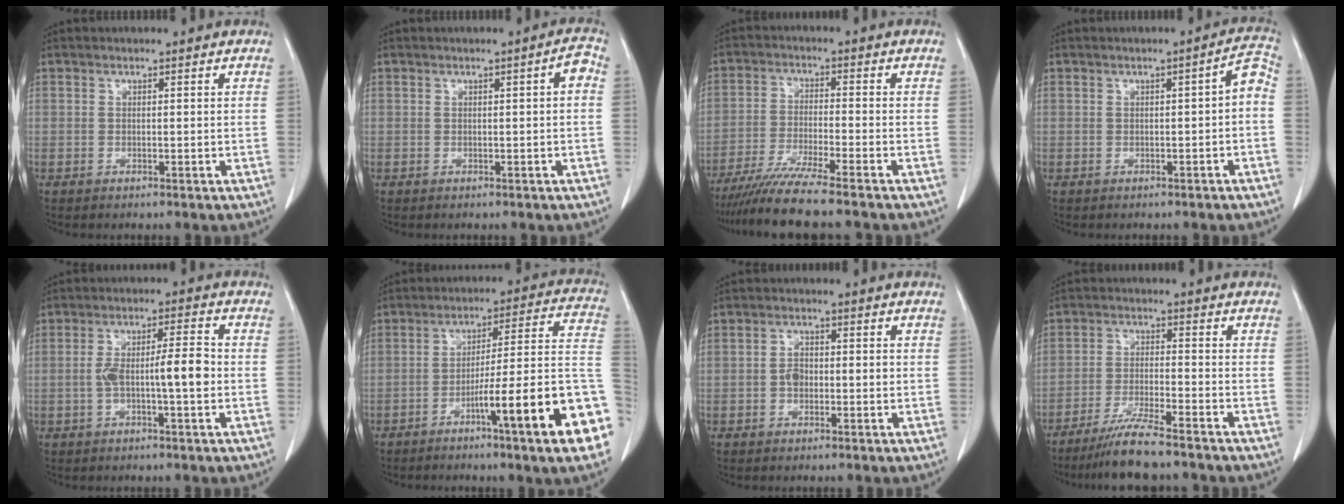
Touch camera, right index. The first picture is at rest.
{"total": 2.0, "force": [0.1, 0.3, 2.0], "torque": [-0.022, 0.006, 0.000]}
{"total": 9.8, "force": [-8.1, -1.0, 5.4], "torque": [-0.087, -0.031, -0.139]}
{"total": 3.3, "force": [-0.8, 0.7, 3.1], "torque": [-0.032, 0.016, -0.012]}
{"total": 7.5, "force": [-1.0, 1.2, 7.3], "torque": [-0.134, 0.016, -0.018]}
{"total": 20.1, "force": [-7.8, 0.2, 18.6], "torque": [-0.179, 0.006, -0.116]}
{"total": 3.0, "force": [-0.4, 1.8, 2.3], "torque": [-0.041, 0.008, -0.007]}
{"total": 7.6, "force": [-6.4, -0.1, 4.2], "torque": [-0.076, -0.024, -0.113]}